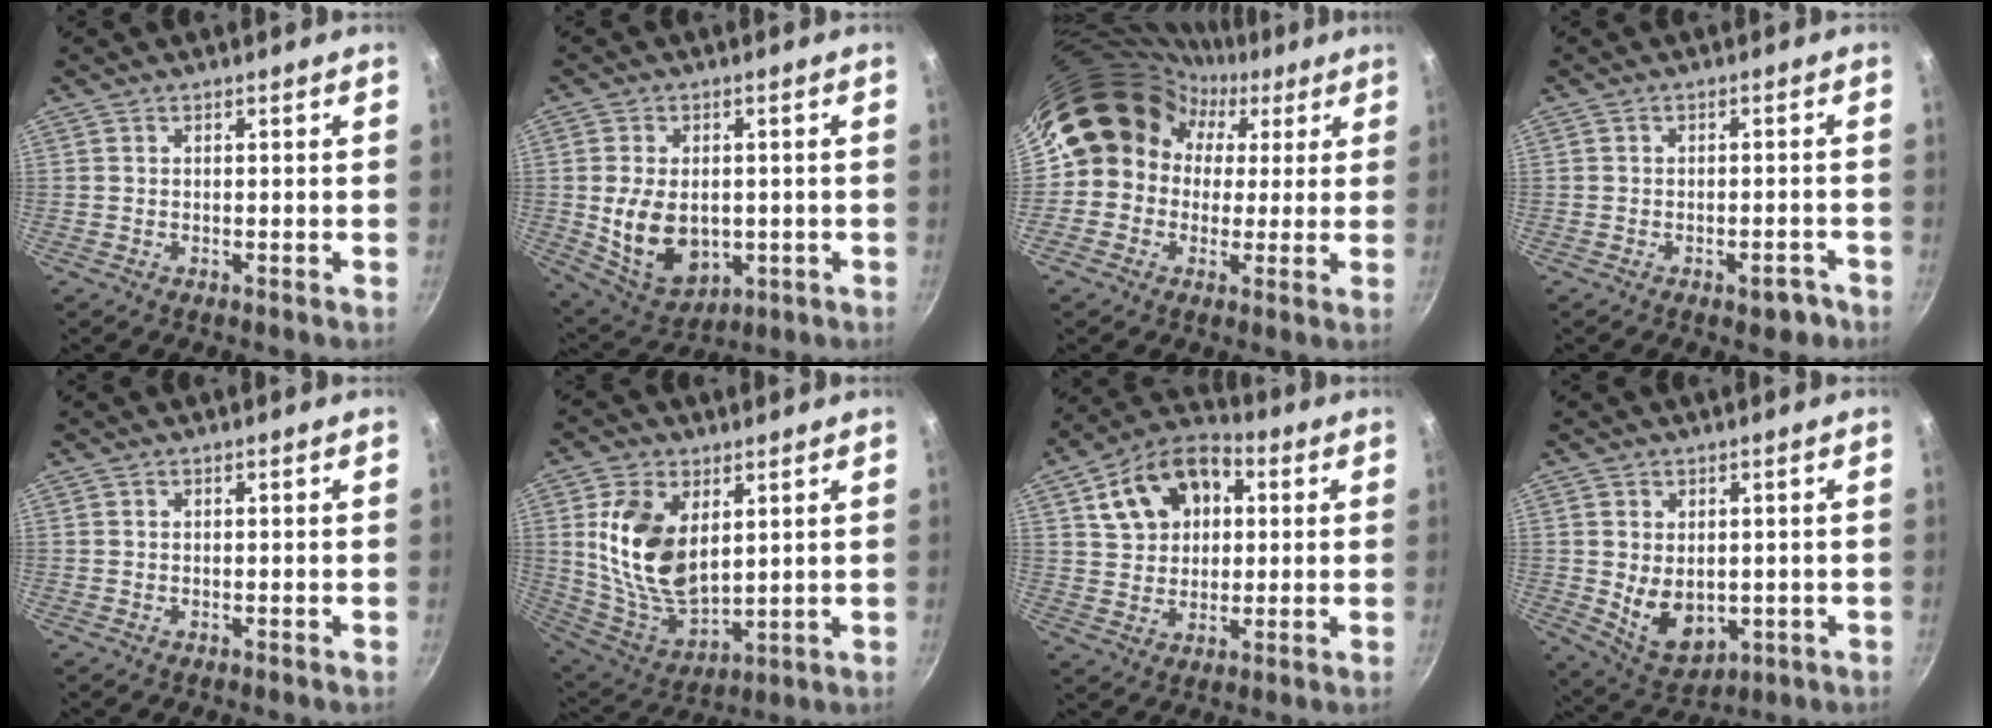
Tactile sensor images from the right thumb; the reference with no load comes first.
{"total": 12.2, "force": [-0.7, 8.5, 8.8], "torque": [-0.137, -0.011, 0.010]}
{"total": 16.0, "force": [3.0, 14.3, 6.5], "torque": [-0.070, 0.049, 0.034]}
{"total": 3.6, "force": [-2.1, 1.9, 2.2], "torque": [-0.011, 0.026, -0.017]}
{"total": 0.0}
{"total": 15.8, "force": [4.0, 9.5, 12.0], "torque": [-0.212, -0.031, 0.092]}
{"total": 14.9, "force": [4.4, 10.7, 9.4], "torque": [-0.131, 0.020, 0.064]}
{"total": 9.0, "force": [-0.1, 6.3, 6.4], "torque": [-0.090, -0.017, 0.024]}